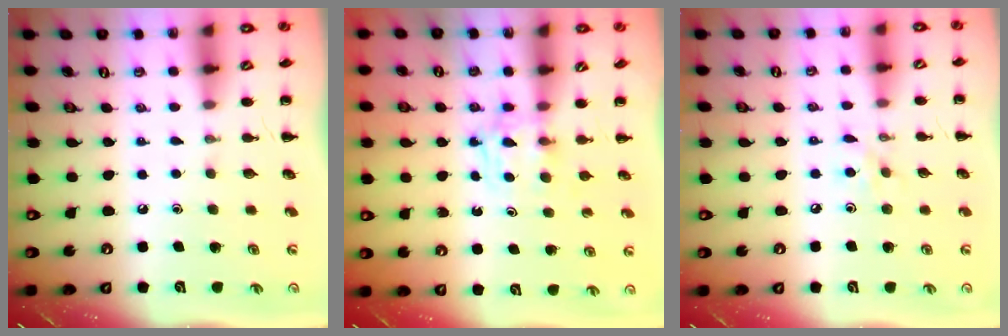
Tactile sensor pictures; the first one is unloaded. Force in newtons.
{"total": 3.5, "press": 3.4, "slide": 0.9}
{"total": 4.6, "press": 4.3, "slide": 1.7}